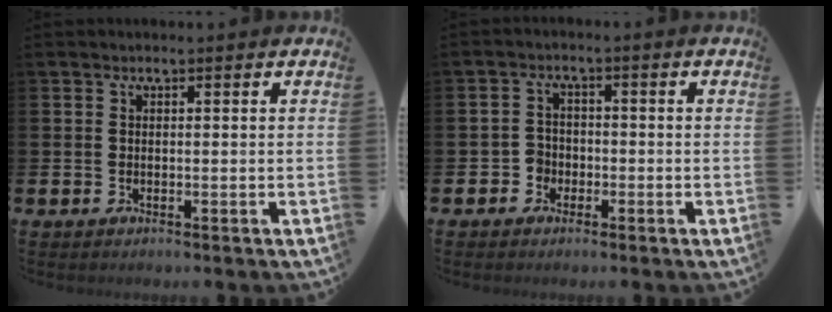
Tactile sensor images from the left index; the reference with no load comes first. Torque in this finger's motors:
{"motor_torque": [-0.04, -0.09, -0.07, 0.00]}